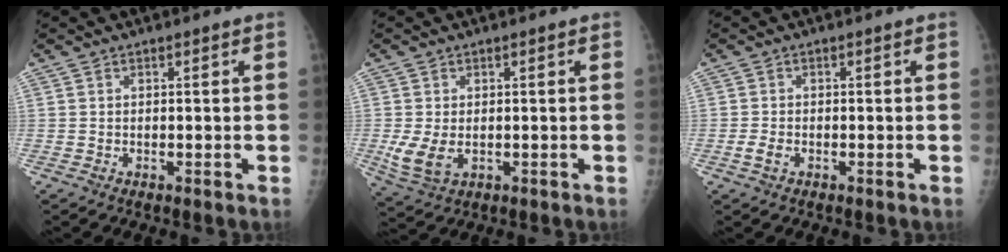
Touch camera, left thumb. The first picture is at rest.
{"total": 6.2, "force": [-1.0, 3.8, 4.8], "torque": [-0.102, -0.005, -0.011]}
{"total": 2.3, "force": [-1.0, 1.4, 1.6], "torque": [-0.035, 0.007, -0.019]}